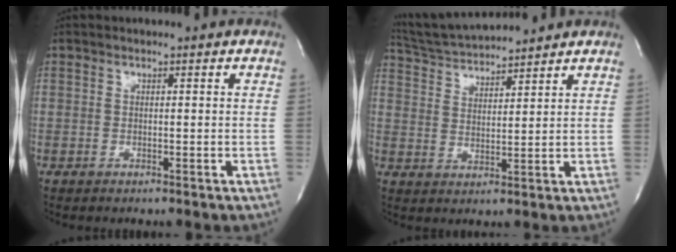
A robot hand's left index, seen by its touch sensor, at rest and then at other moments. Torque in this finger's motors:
{"motor_torque": [0.05, -0.14, -0.04, -0.01]}